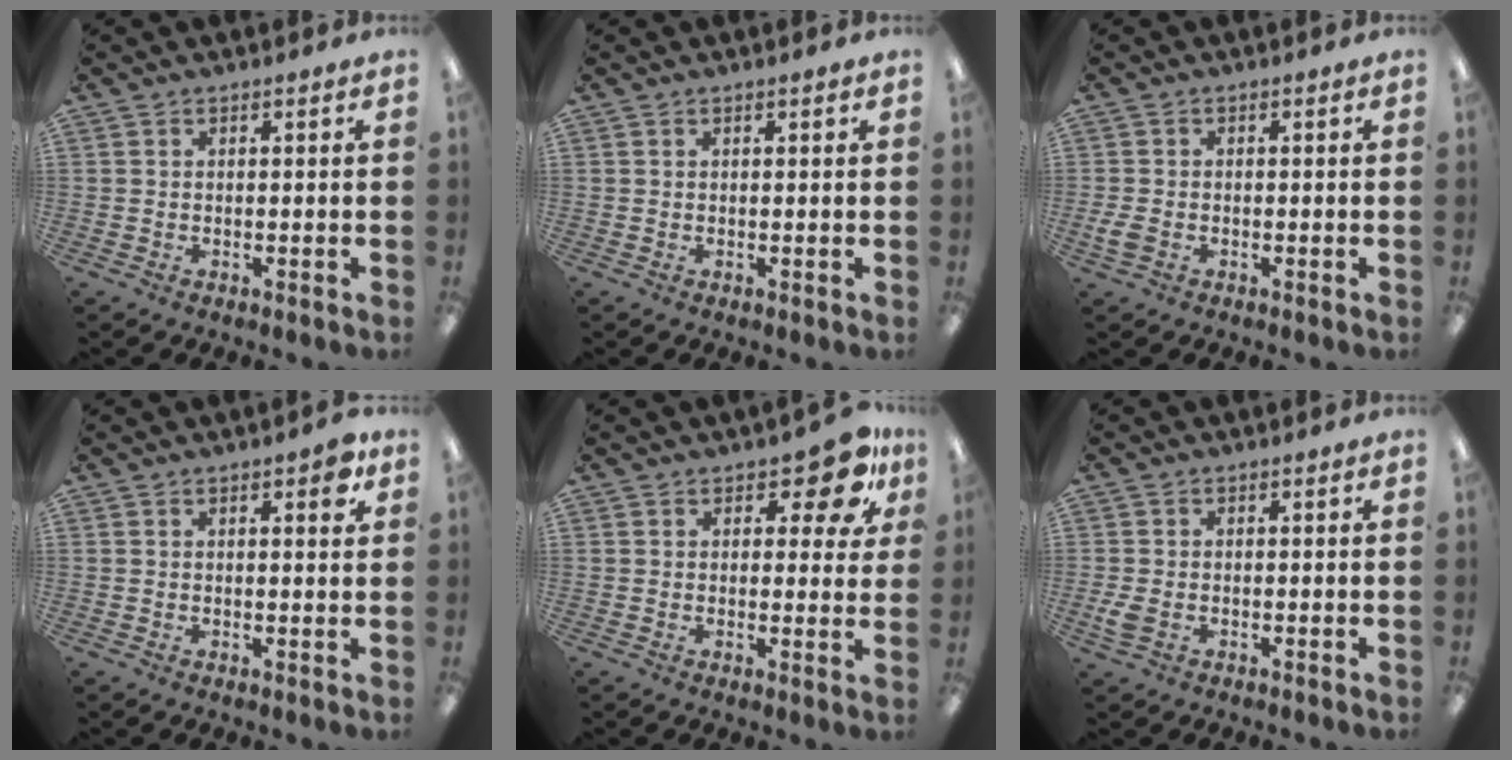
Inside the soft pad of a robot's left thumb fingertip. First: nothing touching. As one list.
[{"total": 0.6, "force": [0.3, 0.1, 0.5], "torque": [-0.009, 0.002, 0.005]}, {"total": 3.1, "force": [-1.1, 1.9, 2.2], "torque": [-0.056, -0.001, -0.024]}, {"total": 3.9, "force": [2.0, 1.4, 3.0], "torque": [-0.040, -0.005, 0.028]}, {"total": 9.4, "force": [5.1, 4.2, 6.8], "torque": [-0.078, -0.019, 0.084]}, {"total": 3.4, "force": [-0.8, 2.1, 2.5], "torque": [-0.062, -0.002, -0.018]}]